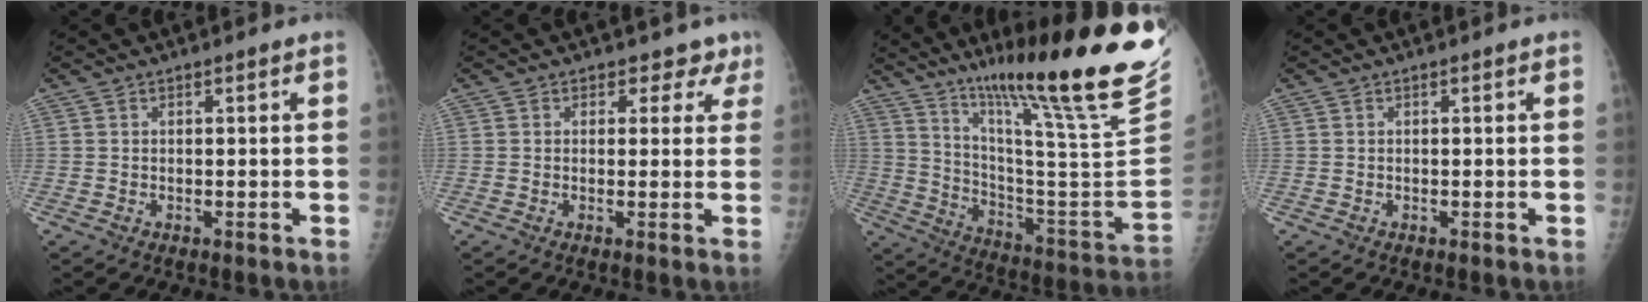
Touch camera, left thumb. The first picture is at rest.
{"total": 3.7, "force": [2.5, 2.6, -0.1], "torque": [0.032, -0.014, 0.012]}
{"total": 31.0, "force": [21.7, 1.9, 22.0], "torque": [-0.311, -0.129, 0.328]}
{"total": 0.0}